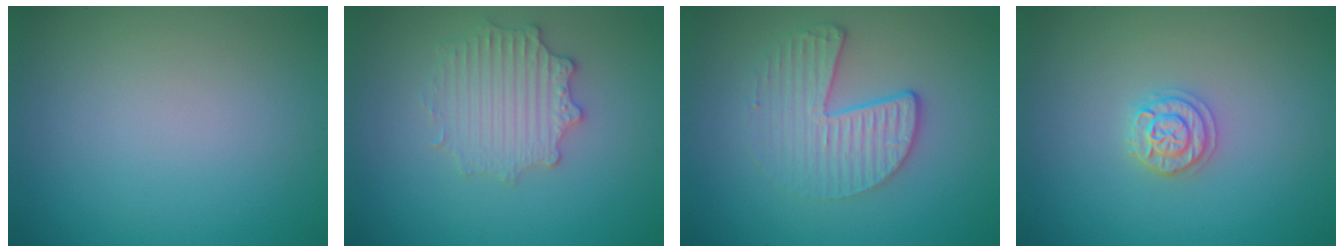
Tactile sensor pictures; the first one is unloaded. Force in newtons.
{"total": 2.9, "press": 2.9, "slide": 0.2}
{"total": 4.1, "press": 2.8, "slide": 2.9}
{"total": 2.0, "press": 1.9, "slide": 0.3}